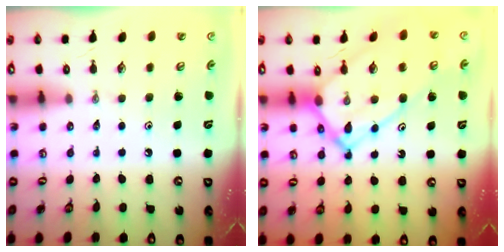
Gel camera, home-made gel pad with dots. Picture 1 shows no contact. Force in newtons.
{"total": 15.9, "press": 15.8, "slide": 1.4}